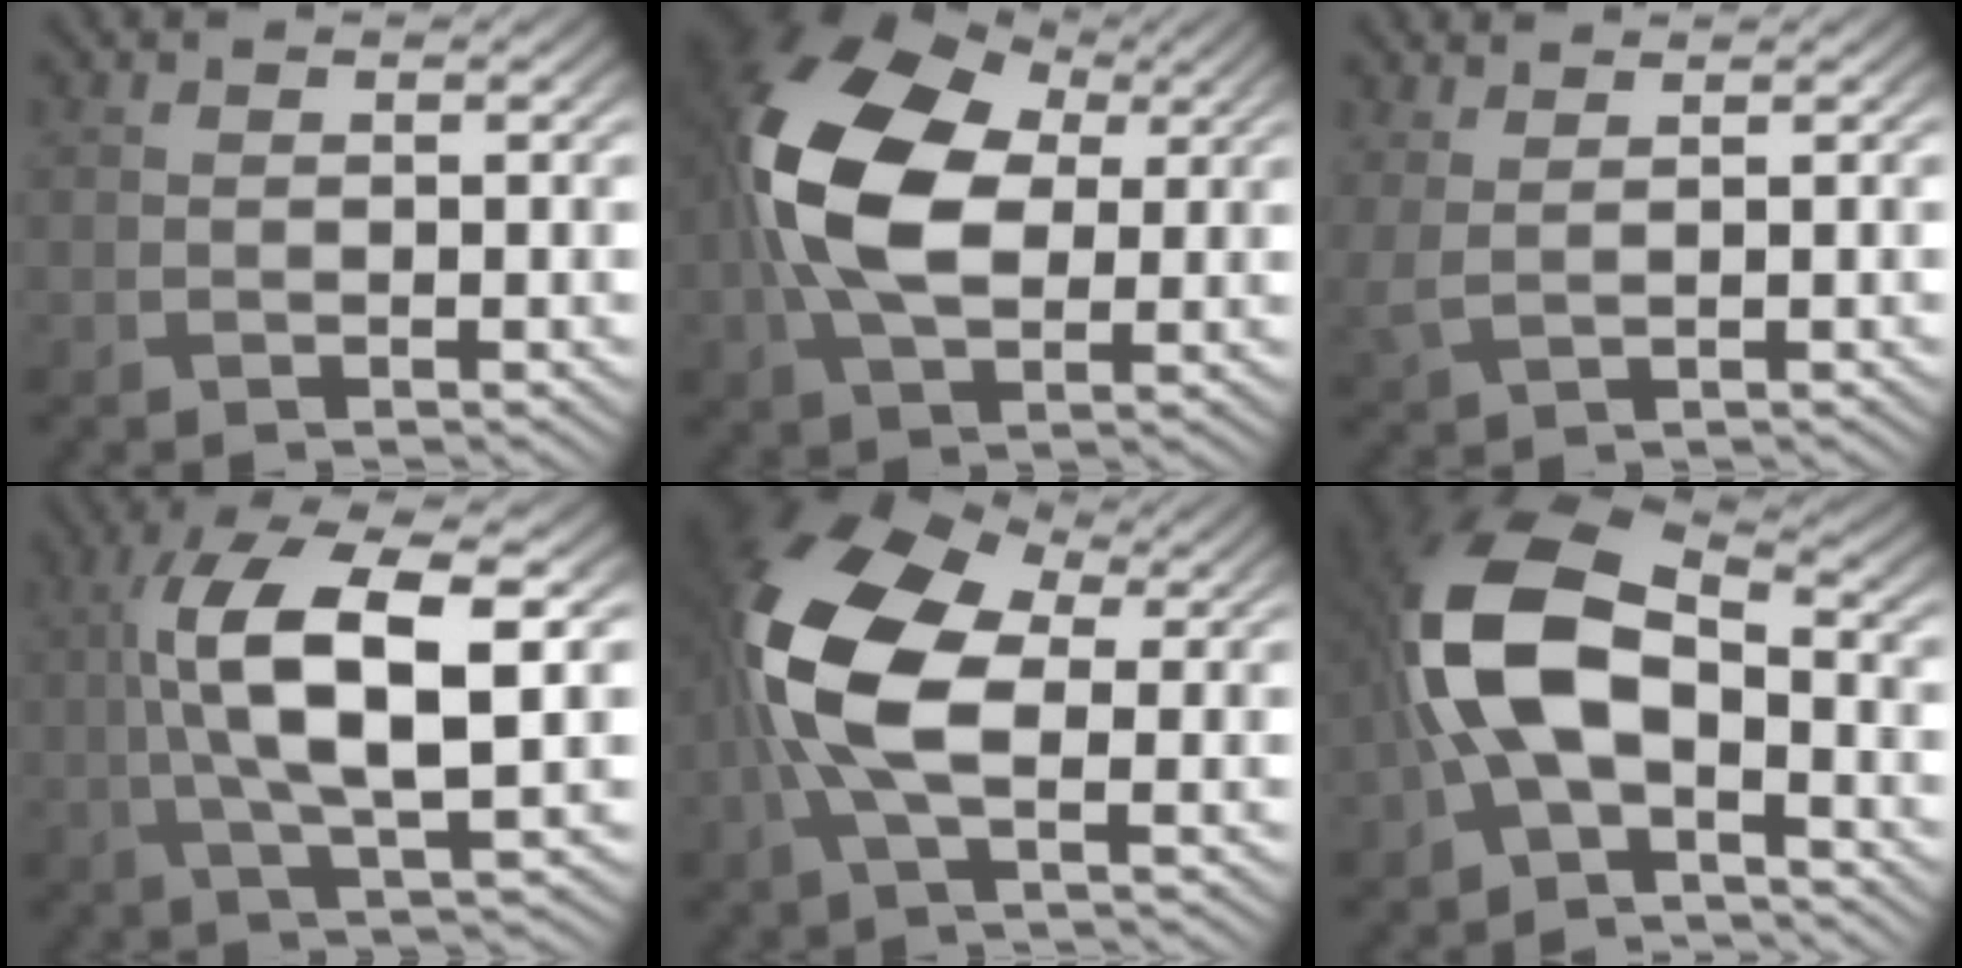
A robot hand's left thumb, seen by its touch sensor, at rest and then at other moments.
{"total": 15.3, "force": [1.7, 9.7, 11.6], "torque": [-0.267, 0.013, 0.025]}
{"total": 2.6, "force": [1.8, 0.9, 1.6], "torque": [-0.050, 0.002, 0.044]}
{"total": 12.3, "force": [1.0, 4.2, 11.6], "torque": [-0.229, 0.007, 0.019]}
{"total": 13.8, "force": [0.0, 7.2, 11.7], "torque": [-0.265, 0.013, -0.014]}
{"total": 12.8, "force": [-2.1, 7.2, 10.3], "torque": [-0.242, 0.009, -0.057]}